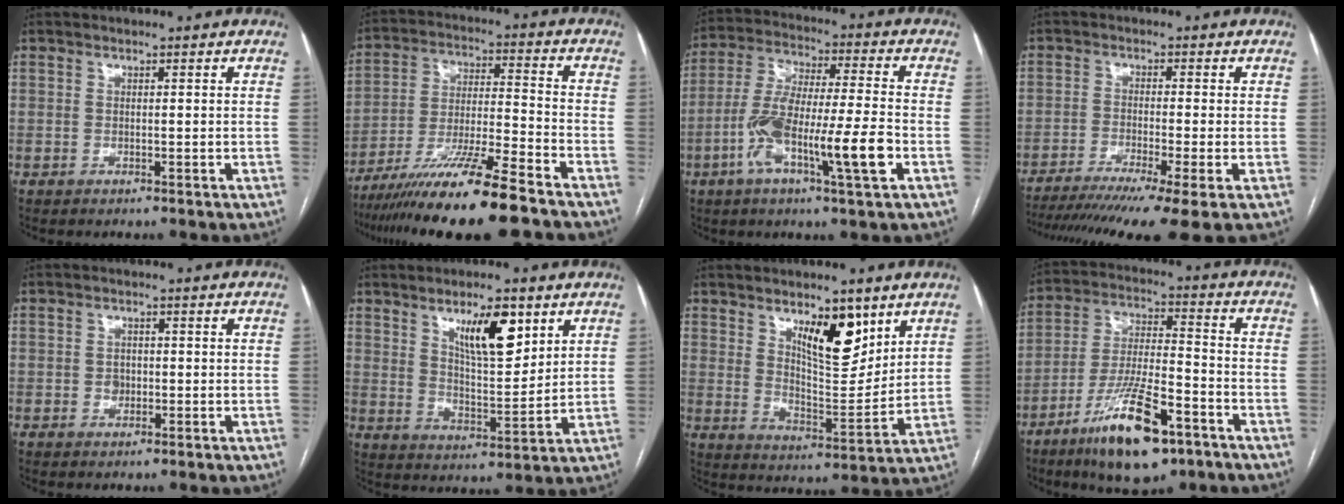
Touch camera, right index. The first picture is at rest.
{"total": 15.8, "force": [-12.1, -0.5, 10.1], "torque": [-0.190, -0.030, -0.211]}
{"total": 14.8, "force": [-4.9, 1.3, 13.9], "torque": [-0.265, -0.001, -0.090]}
{"total": 15.1, "force": [-11.3, -0.6, 10.0], "torque": [-0.141, -0.037, -0.179]}
{"total": 1.7, "force": [-0.2, 1.5, 0.9], "torque": [-0.012, 0.004, -0.001]}
{"total": 10.0, "force": [5.4, 2.7, 8.0], "torque": [-0.136, -0.004, 0.096]}
{"total": 10.6, "force": [6.0, 3.6, 7.9], "torque": [-0.131, -0.007, 0.108]}
{"total": 15.2, "force": [-8.9, 3.6, 11.7], "torque": [-0.218, -0.015, -0.150]}